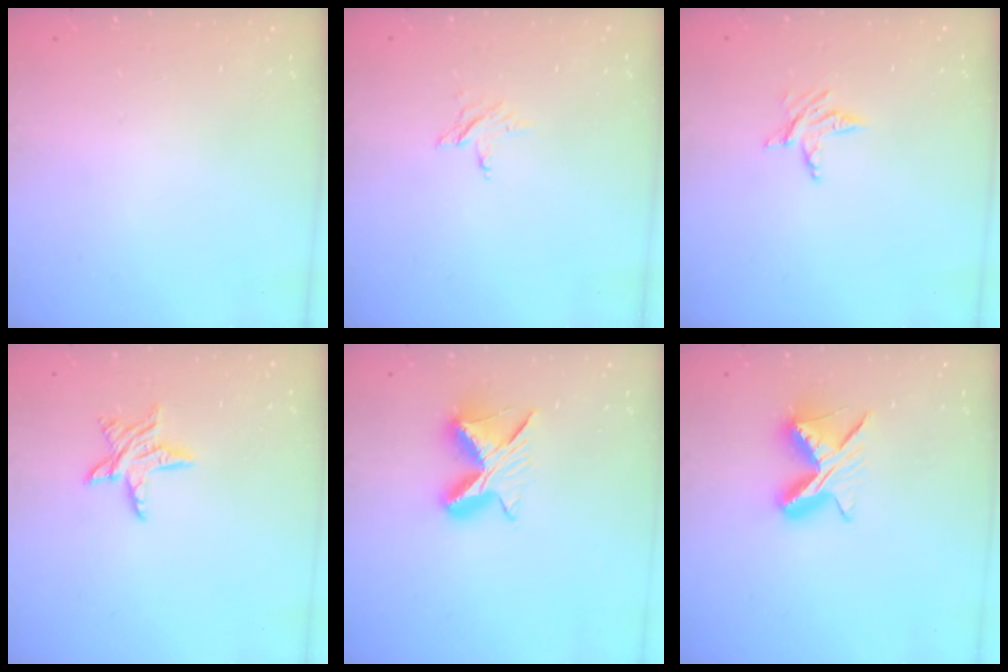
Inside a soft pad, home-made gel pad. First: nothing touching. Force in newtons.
{"total": 2.7, "press": 2.7, "slide": 0.3}
{"total": 3.5, "press": 3.4, "slide": 0.4}
{"total": 8.0, "press": 8.0, "slide": 0.5}
{"total": 9.0, "press": 8.9, "slide": 0.5}
{"total": 9.0, "press": 9.0, "slide": 0.9}